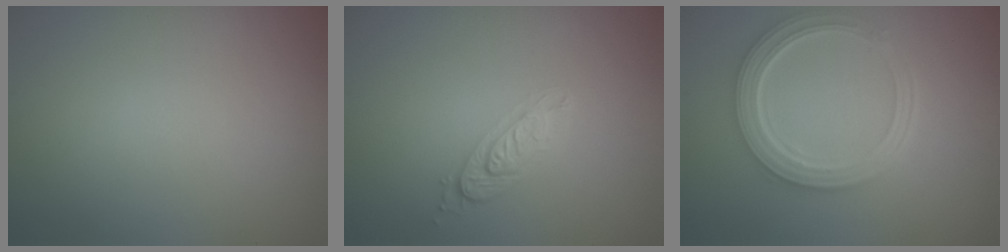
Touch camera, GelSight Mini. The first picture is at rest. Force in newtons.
{"total": 2.4, "press": 1.9, "slide": 1.4}
{"total": 4.9, "press": 4.0, "slide": 2.9}